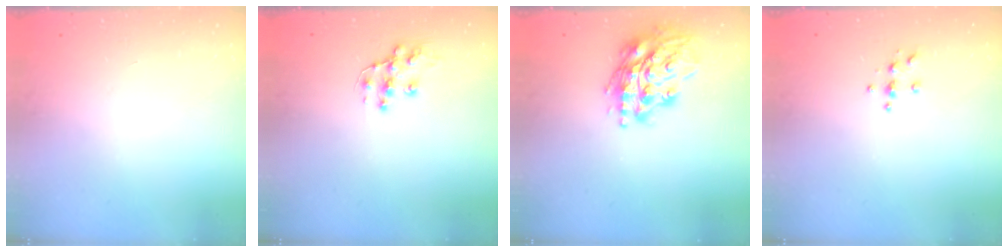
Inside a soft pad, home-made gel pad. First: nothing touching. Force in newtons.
{"total": 10.2, "press": 10.2, "slide": 0.8}
{"total": 17.6, "press": 17.4, "slide": 2.6}
{"total": 3.8, "press": 3.8, "slide": 0.4}